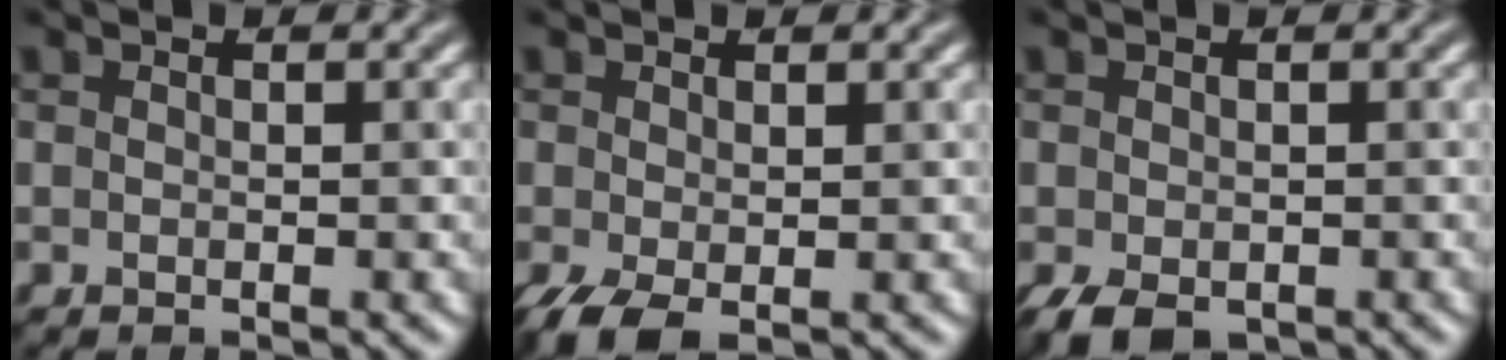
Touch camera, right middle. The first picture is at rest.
{"total": 2.4, "force": [-0.9, 1.1, 2.0], "torque": [-0.050, -0.009, -0.018]}
{"total": 2.8, "force": [-1.6, 1.5, 1.7], "torque": [-0.034, -0.011, -0.024]}